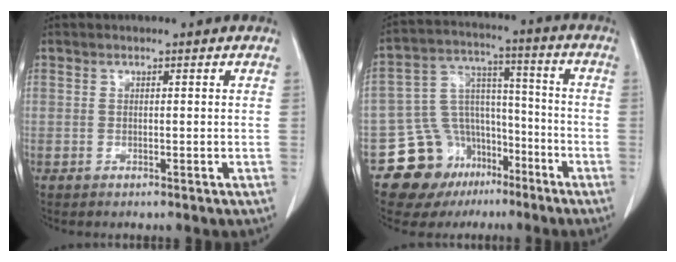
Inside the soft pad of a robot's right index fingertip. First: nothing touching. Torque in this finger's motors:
{"motor_torque": [-0.34, -0.15, -0.45, -0.21]}